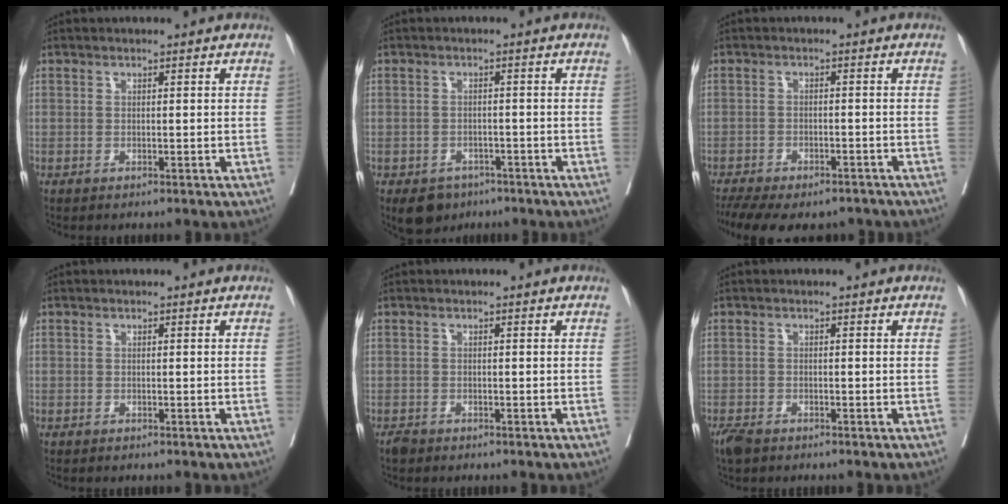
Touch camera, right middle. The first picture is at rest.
{"total": 4.6, "force": [-3.1, 3.1, 1.4], "torque": [-0.019, 0.001, -0.044]}
{"total": 13.3, "force": [-10.6, 5.3, 6.1], "torque": [-0.130, -0.003, -0.145]}
{"total": 0.0}
{"total": 1.1, "force": [-0.9, 0.5, 0.3], "torque": [-0.010, -0.002, -0.017]}
{"total": 3.3, "force": [-2.5, 1.3, 1.6], "torque": [-0.037, -0.009, -0.045]}